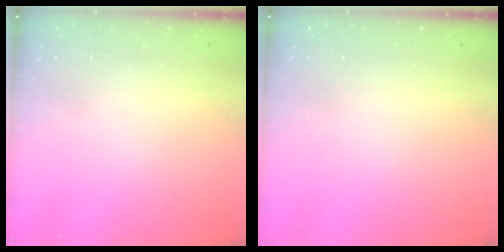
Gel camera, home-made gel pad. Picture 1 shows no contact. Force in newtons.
{"total": 0.0}